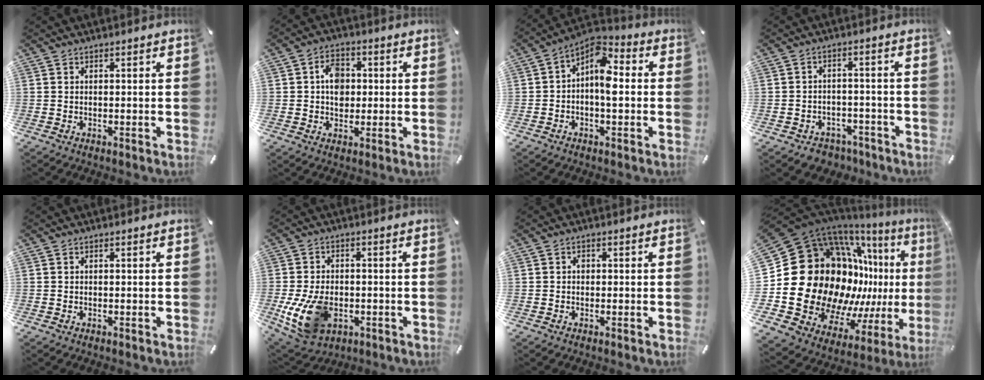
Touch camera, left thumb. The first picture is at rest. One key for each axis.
{"total": 6.8, "fx": 0.4, "fy": 5.4, "fz": 4.0, "tx": -0.058, "ty": 0.005, "tz": 0.005}
{"total": 8.4, "fx": 0.0, "fy": 4.9, "fz": 6.8, "tx": -0.112, "ty": -0.015, "tz": -0.006}
{"total": 4.3, "fx": -2.8, "fy": 3.1, "fz": 0.8, "tx": -0.010, "ty": 0.019, "tz": -0.052}
{"total": 0.0}
{"total": 13.4, "fx": -3.2, "fy": 9.2, "fz": 9.2, "tx": -0.200, "ty": -0.001, "tz": -0.055}
{"total": 1.1, "fx": -0.1, "fy": 0.9, "fz": 0.5, "tx": -0.011, "ty": 0.005, "tz": -0.003}
{"total": 30.4, "fx": 1.6, "fy": 23.3, "fz": 19.5, "tx": -0.334, "ty": -0.088, "tz": 0.099}